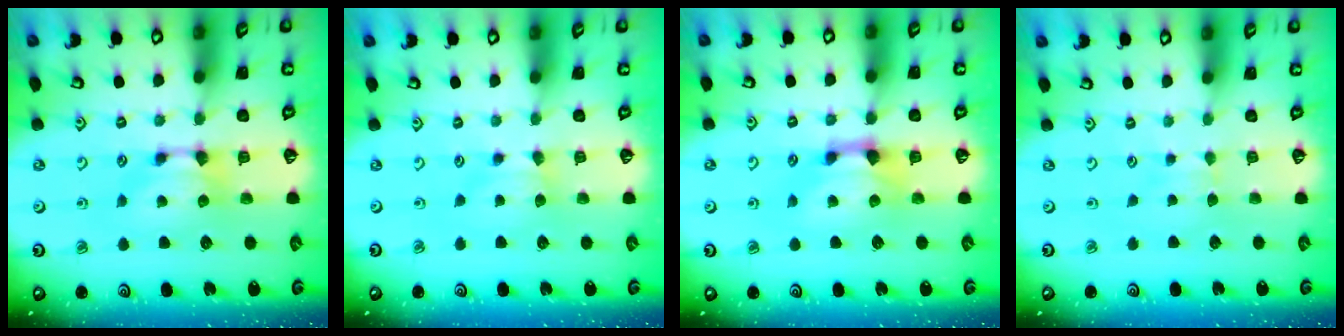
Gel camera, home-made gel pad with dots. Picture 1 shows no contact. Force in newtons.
{"total": 1.8, "press": 1.7, "slide": 0.6}
{"total": 1.9, "press": 1.3, "slide": 1.4}
{"total": 2.8, "press": 2.8, "slide": 0.5}